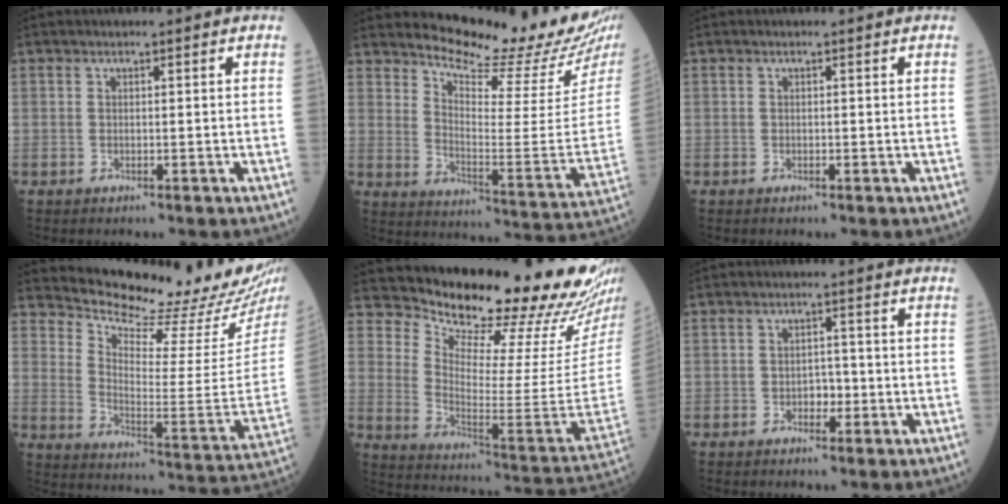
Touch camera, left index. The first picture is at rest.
{"total": 16.7, "force": [15.5, 0.0, 6.2], "torque": [-0.105, -0.103, 0.207]}
{"total": 0.0}
{"total": 19.7, "force": [18.6, 0.9, 6.4], "torque": [-0.117, -0.111, 0.244]}
{"total": 25.3, "force": [23.0, 1.3, 10.6], "torque": [-0.181, -0.134, 0.304]}
{"total": 2.3, "force": [-0.9, 1.5, 1.6], "torque": [-0.019, 0.005, -0.014]}